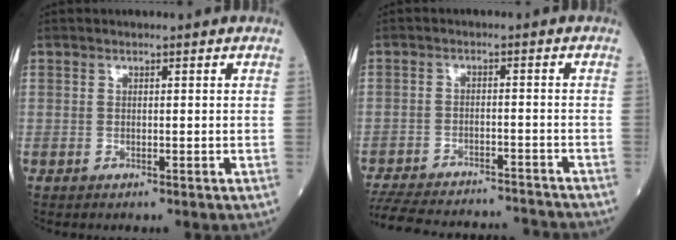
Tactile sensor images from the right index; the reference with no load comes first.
{"total": 19.6, "force": [-18.2, 3.9, 6.2], "torque": [-0.159, -0.017, -0.253]}